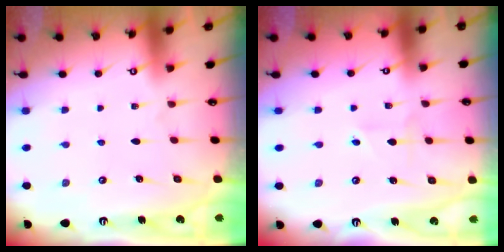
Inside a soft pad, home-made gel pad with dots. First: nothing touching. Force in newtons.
{"total": 1.8, "press": 1.7, "slide": 0.6}